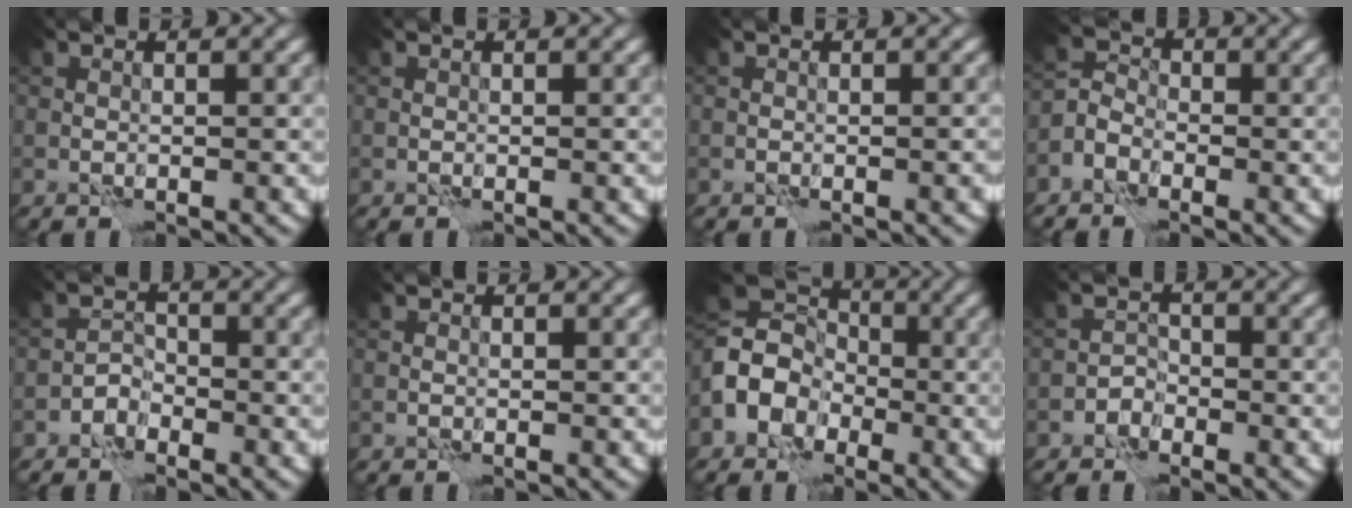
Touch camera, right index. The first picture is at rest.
{"total": 0.0}
{"total": 0.9, "force": [-0.5, 0.2, 0.8], "torque": [-0.011, -0.001, -0.008]}
{"total": 2.6, "force": [-1.6, 1.7, 1.0], "torque": [-0.025, 0.004, -0.041]}
{"total": 1.8, "force": [-1.3, 1.1, 0.5], "torque": [-0.009, 0.009, -0.031]}
{"total": 0.0}
{"total": 6.4, "force": [-1.9, 5.3, 3.0], "torque": [-0.057, 0.004, -0.057]}
{"total": 1.4, "force": [-1.0, 0.9, 0.3], "torque": [-0.004, 0.008, -0.024]}